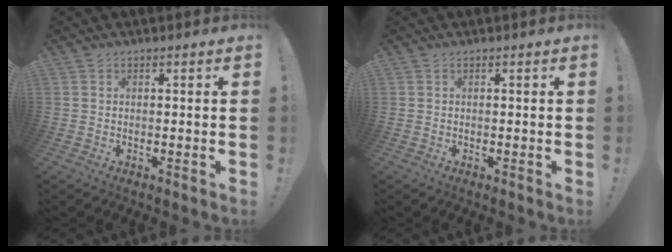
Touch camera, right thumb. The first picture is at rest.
{"total": 0.0}